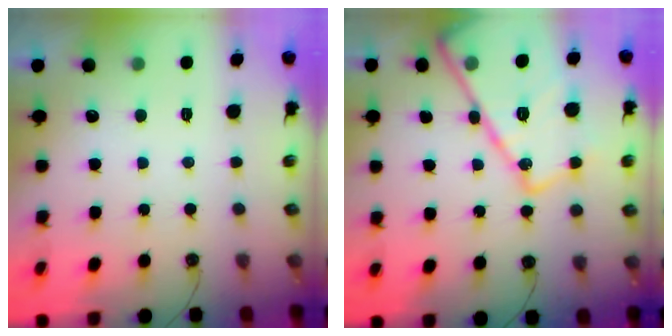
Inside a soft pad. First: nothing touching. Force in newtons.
{"total": 23.1, "press": 23.0, "slide": 2.5}